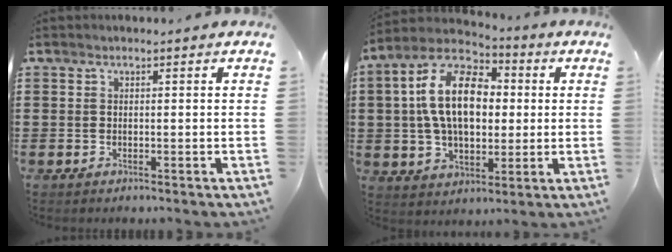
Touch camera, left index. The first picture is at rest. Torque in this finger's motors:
{"motor_torque": [2.14, 0.00, 1.05, 0.21]}